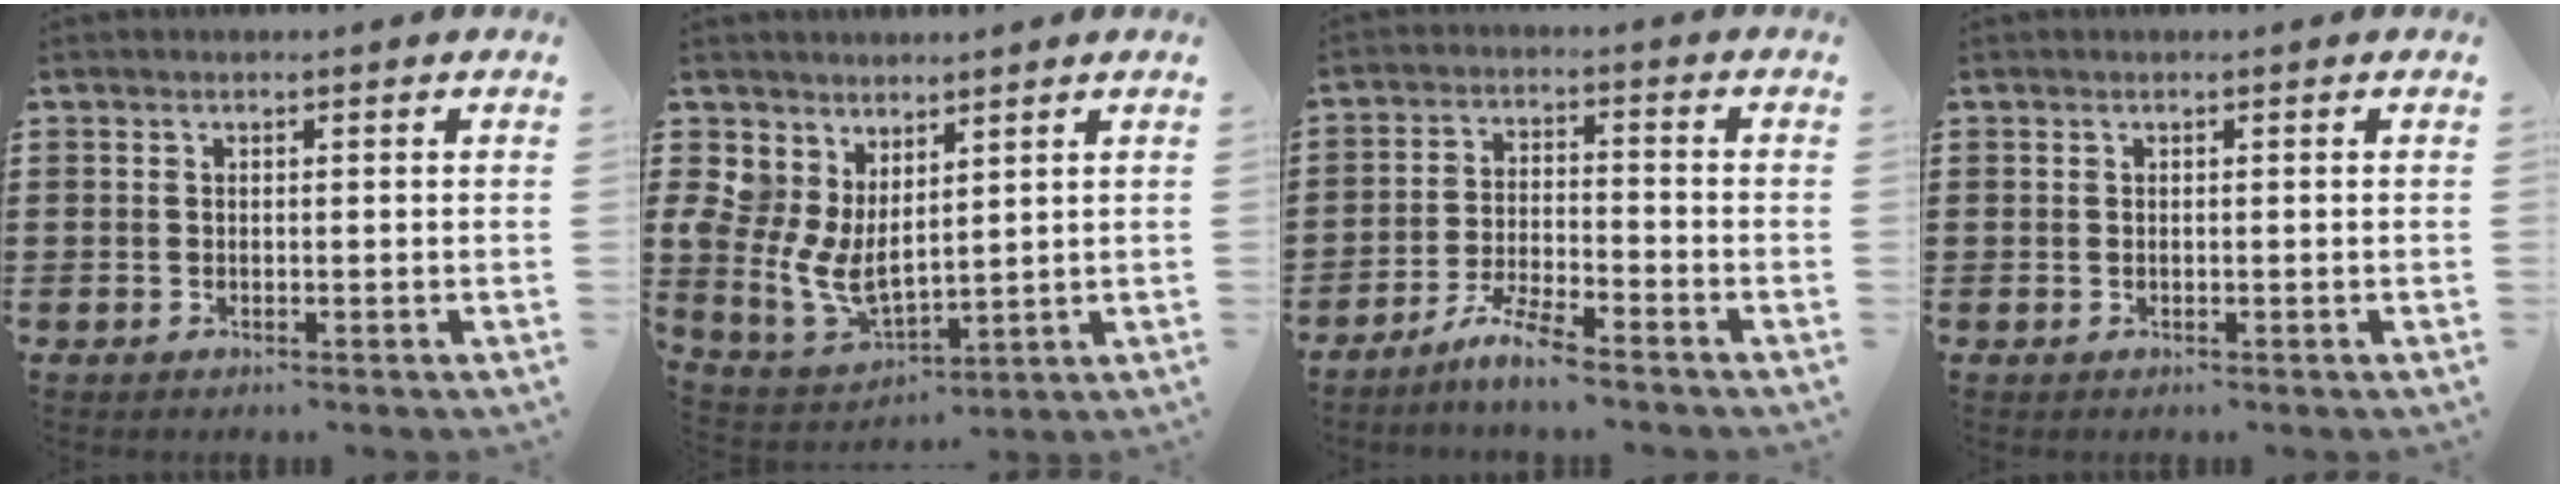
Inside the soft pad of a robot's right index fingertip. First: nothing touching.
{"total": 5.5, "force": [2.0, 3.6, 3.7], "torque": [-0.110, -0.027, 0.037]}
{"total": 5.3, "force": [-4.8, 0.0, 2.3], "torque": [-0.054, -0.005, -0.094]}
{"total": 0.0}